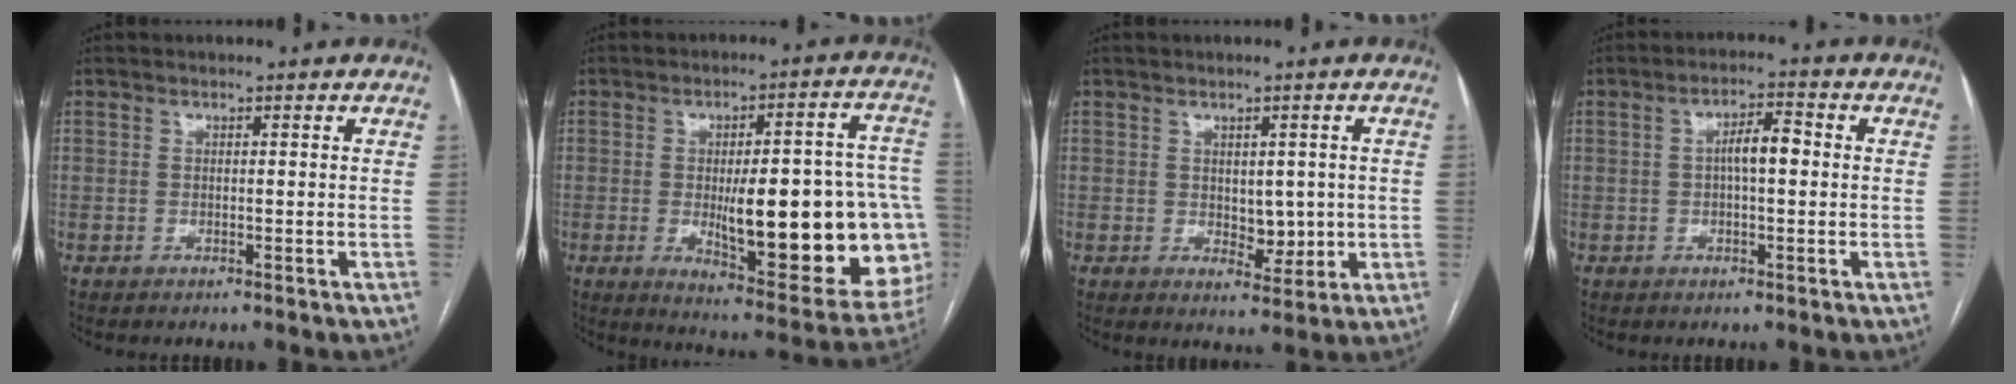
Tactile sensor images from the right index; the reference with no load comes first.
{"total": 25.6, "force": [-3.6, 6.5, 24.5], "torque": [-0.240, 0.013, -0.024]}
{"total": 4.5, "force": [0.0, 2.6, 3.7], "torque": [-0.046, -0.002, 0.010]}
{"total": 4.4, "force": [0.2, 1.3, 4.2], "torque": [-0.073, 0.016, 0.002]}